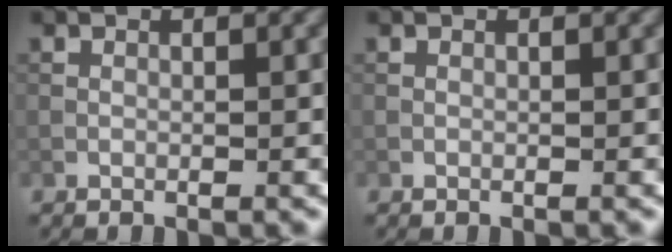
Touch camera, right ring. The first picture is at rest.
{"total": 0.0}